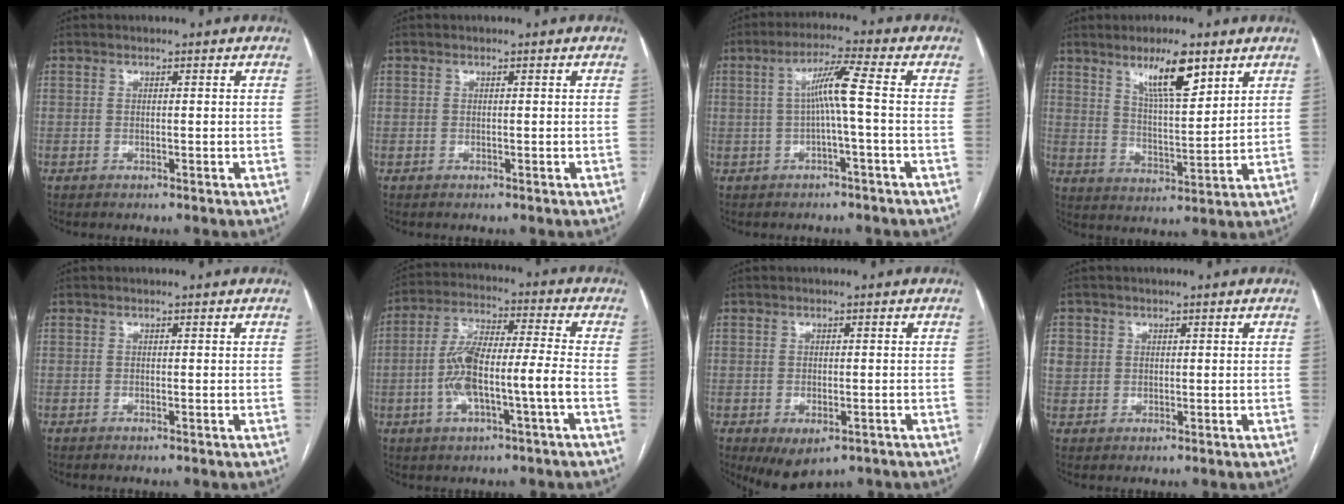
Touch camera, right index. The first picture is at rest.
{"total": 0.0}
{"total": 5.7, "force": [-0.2, -0.7, 5.7], "torque": [-0.102, 0.020, 0.001]}
{"total": 9.1, "force": [5.7, 1.7, 6.9], "torque": [-0.124, -0.004, 0.101]}
{"total": 0.0}
{"total": 10.9, "force": [-3.0, 1.5, 10.4], "torque": [-0.208, 0.021, -0.053]}
{"total": 5.2, "force": [-2.8, 2.8, 3.3], "torque": [-0.049, -0.006, -0.033]}
{"total": 4.3, "force": [1.0, 4.0, 1.2], "torque": [-0.037, 0.015, 0.026]}